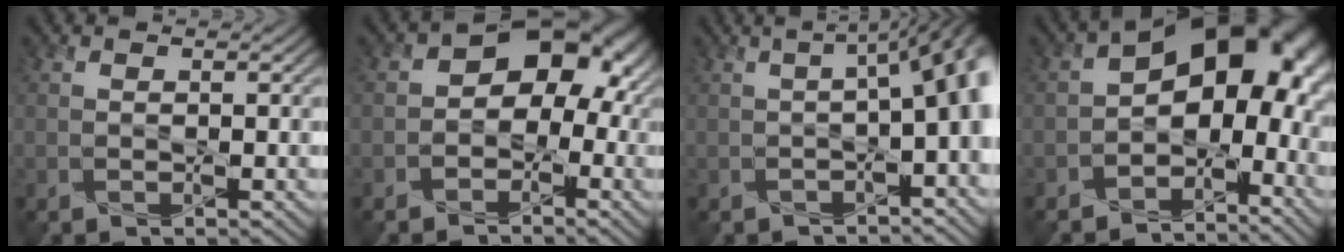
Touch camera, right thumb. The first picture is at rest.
{"total": 8.8, "force": [-0.7, 6.5, 5.9], "torque": [-0.067, 0.003, -0.026]}
{"total": 7.7, "force": [-0.4, 2.7, 7.2], "torque": [-0.097, -0.001, -0.003]}
{"total": 14.0, "force": [-1.9, 9.1, 10.5], "torque": [-0.128, -0.004, -0.039]}